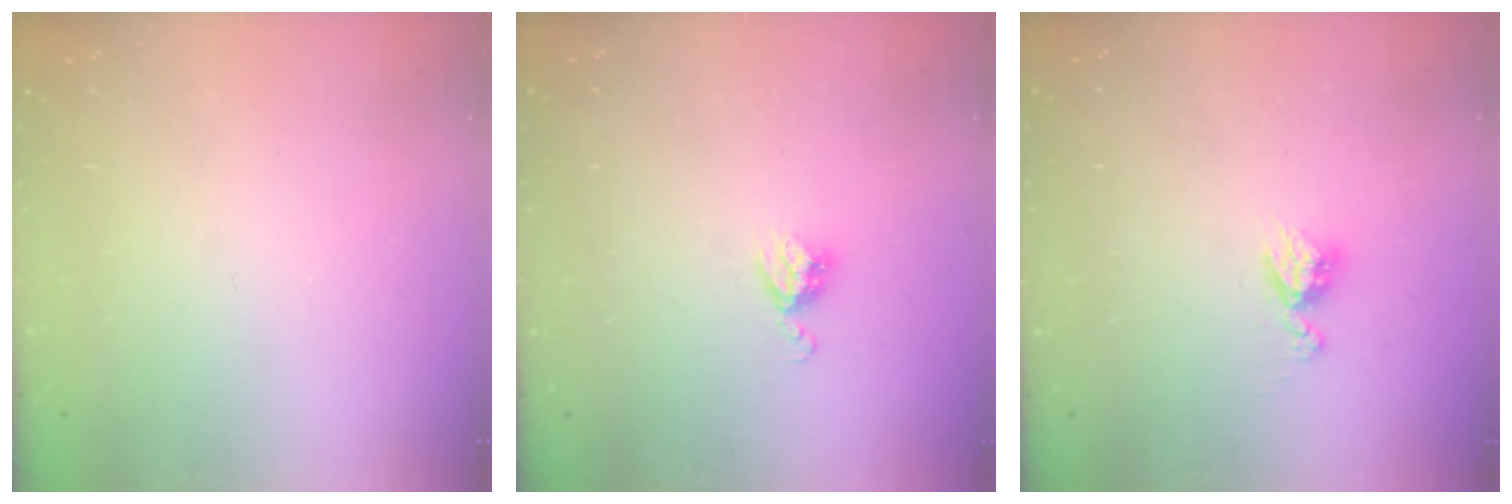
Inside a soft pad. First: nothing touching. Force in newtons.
{"total": 5.6, "press": 5.6, "slide": 0.5}
{"total": 5.0, "press": 4.9, "slide": 0.6}